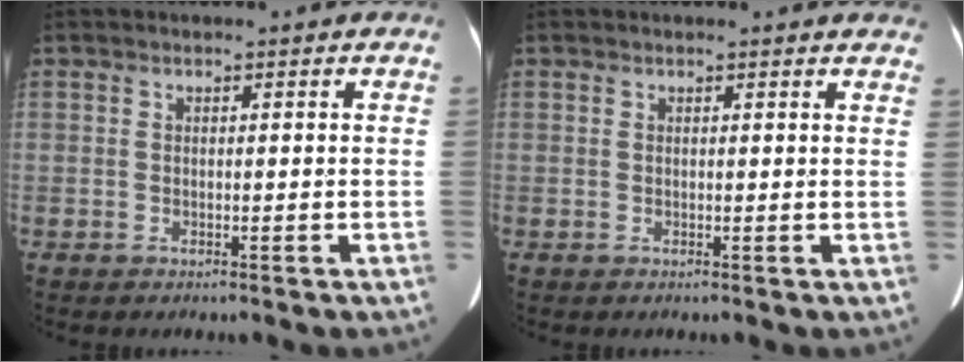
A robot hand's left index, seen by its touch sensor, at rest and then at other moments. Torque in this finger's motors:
{"motor_torque": [-0.09, -0.80, 0.06, 0.05]}